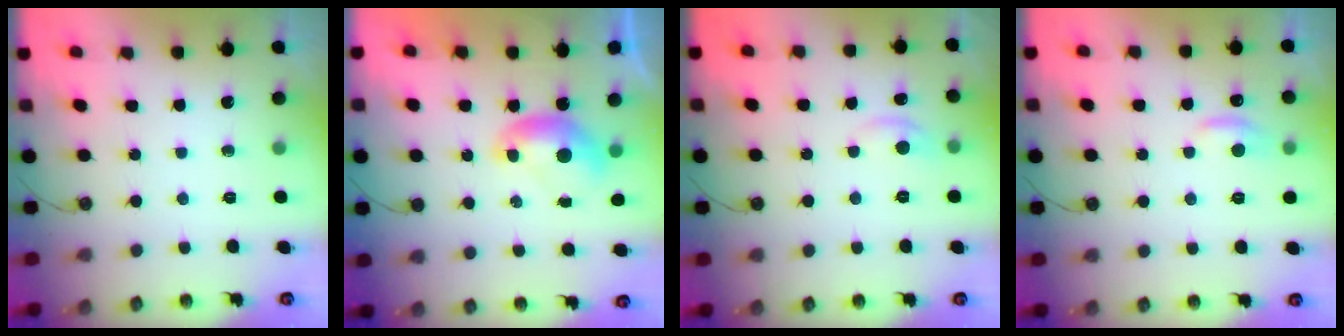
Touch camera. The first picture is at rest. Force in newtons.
{"total": 0.0}
{"total": 2.0, "press": 1.8, "slide": 0.7}
{"total": 0.7, "press": 0.0, "slide": 0.7}